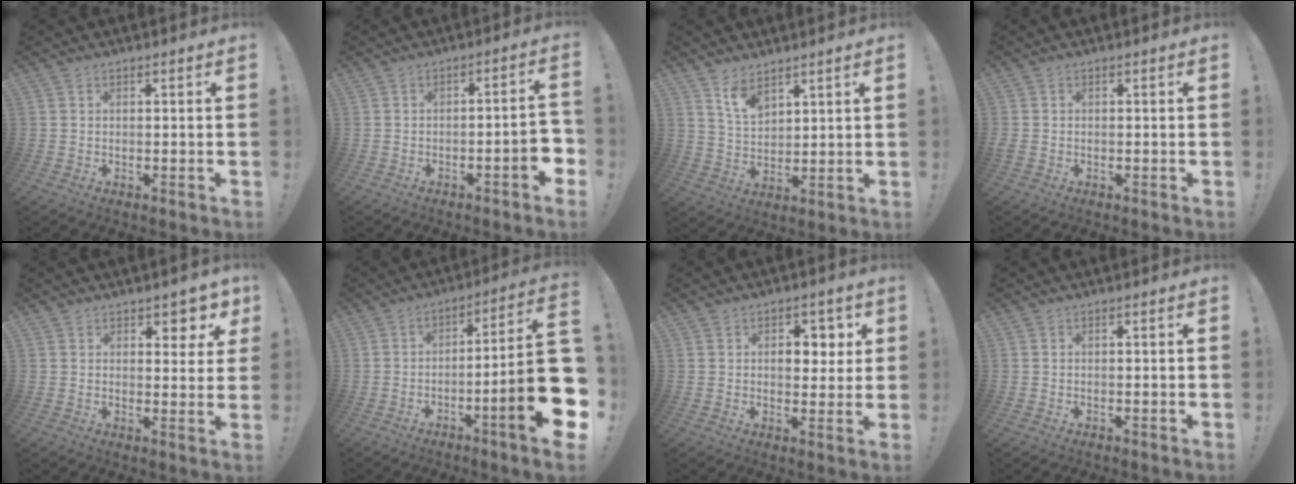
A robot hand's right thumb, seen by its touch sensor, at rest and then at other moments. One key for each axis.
{"total": 6.1, "fx": -2.4, "fy": 0.8, "fz": 5.6, "tx": -0.077, "ty": 0.006, "tz": -0.037}
{"total": 7.5, "fx": 5.7, "fy": 3.8, "fz": 3.1, "tx": -0.057, "ty": -0.033, "tz": 0.105}
{"total": 1.0, "fx": -0.4, "fy": 0.8, "fz": 0.5, "tx": -0.015, "ty": 0.005, "tz": -0.004}
{"total": 5.0, "fx": 3.5, "fy": 2.9, "fz": 2.3, "tx": -0.010, "ty": -0.028, "tz": 0.059}
{"total": 20.1, "fx": -4.7, "fy": 1.9, "fz": 19.5, "tx": -0.293, "ty": 0.011, "tz": -0.070}
{"total": 6.2, "fx": 1.8, "fy": 4.6, "fz": 3.8, "tx": -0.042, "ty": -0.007, "tz": 0.026}
{"total": 0.6, "fx": -0.3, "fy": -0.3, "fz": 0.4, "tx": -0.008, "ty": -0.001, "tz": -0.005}